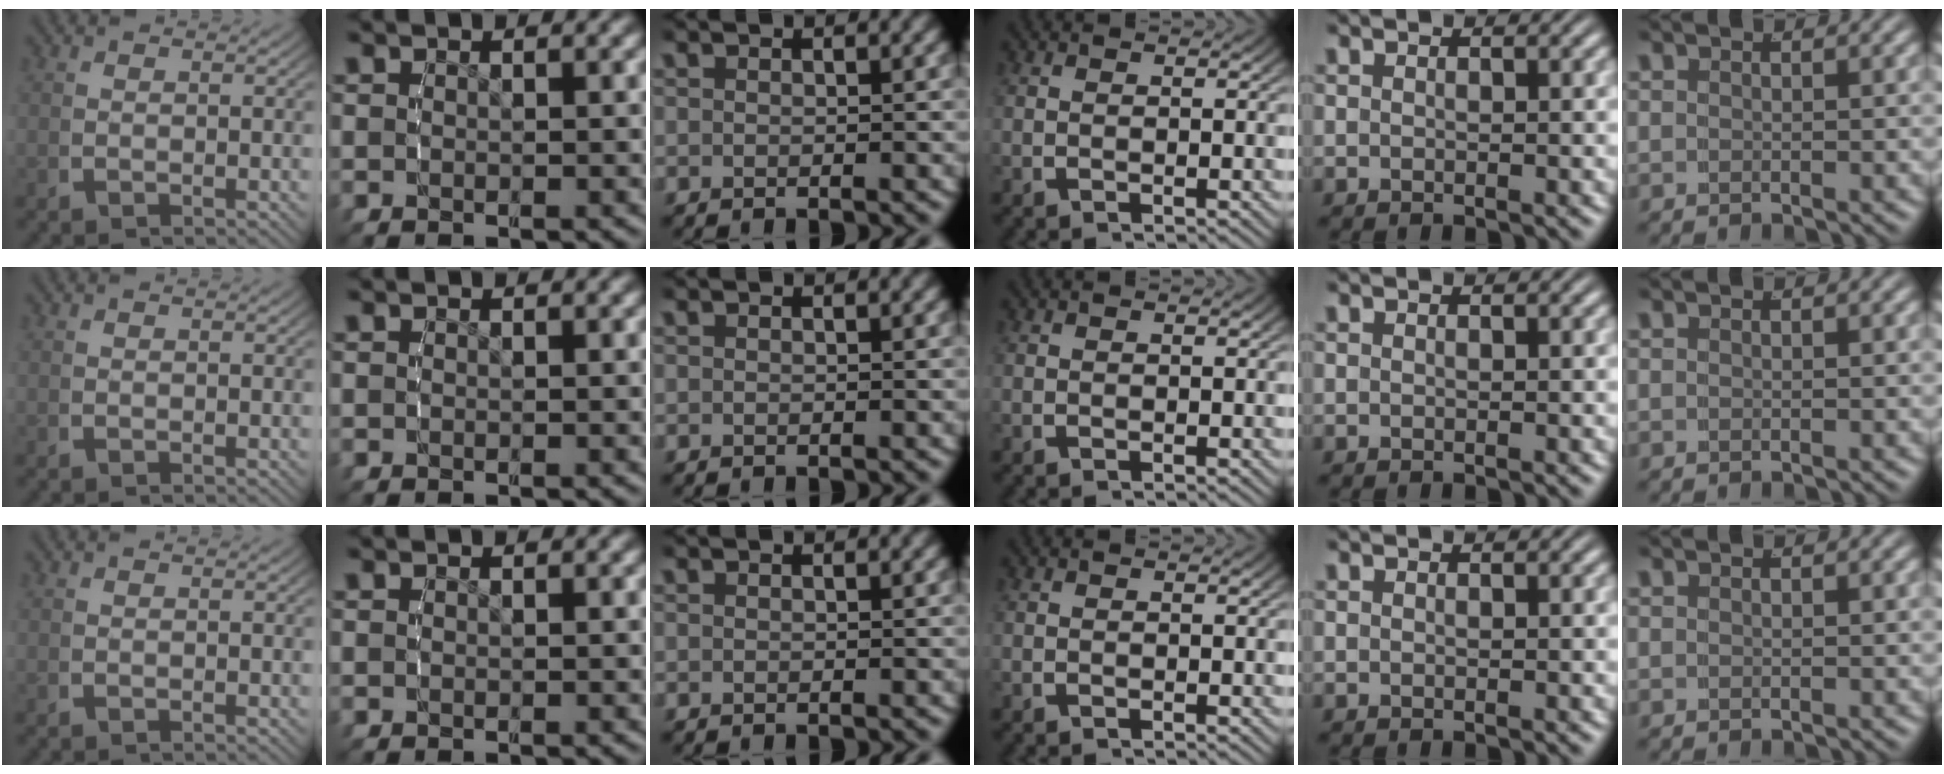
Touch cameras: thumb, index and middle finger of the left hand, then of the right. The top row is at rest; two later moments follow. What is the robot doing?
{"motion": "reach", "object": "paper towel"}